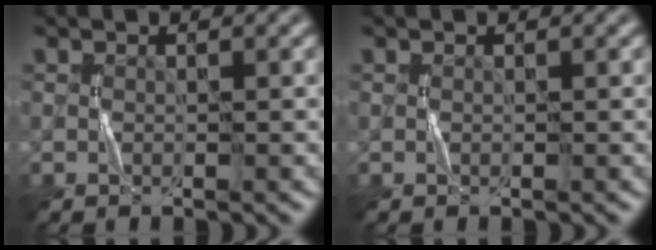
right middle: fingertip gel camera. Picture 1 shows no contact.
{"total": 0.0}